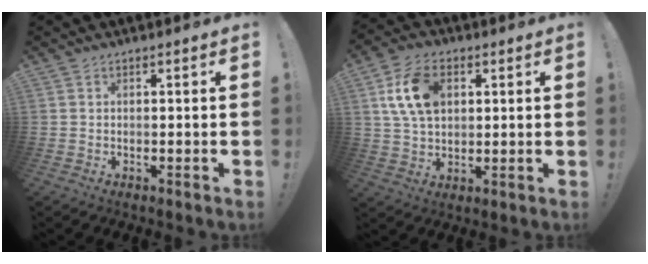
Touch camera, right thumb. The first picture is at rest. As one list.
[{"total": 13.8, "force": [3.7, 9.2, 9.6], "torque": [-0.166, 0.008, 0.073]}]